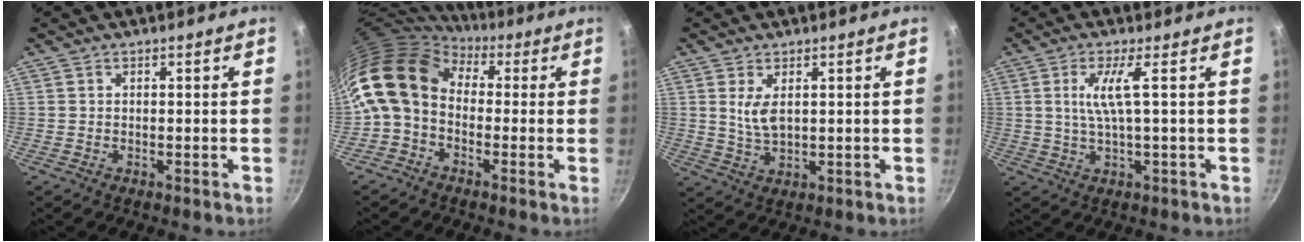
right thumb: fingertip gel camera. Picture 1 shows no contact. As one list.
[{"total": 12.9, "force": [0.8, 9.6, 8.6], "torque": [-0.153, 0.026, -0.011]}, {"total": 4.9, "force": [1.3, 2.4, 4.0], "torque": [-0.073, -0.015, 0.030]}, {"total": 5.9, "force": [1.1, 0.4, 5.8], "torque": [-0.132, -0.001, 0.027]}]